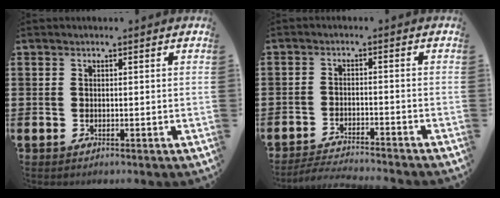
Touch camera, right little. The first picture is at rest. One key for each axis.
{"total": 2.7, "fx": -2.7, "fy": -0.2, "fz": 0.4, "tx": -0.007, "ty": 0.003, "tz": -0.057}